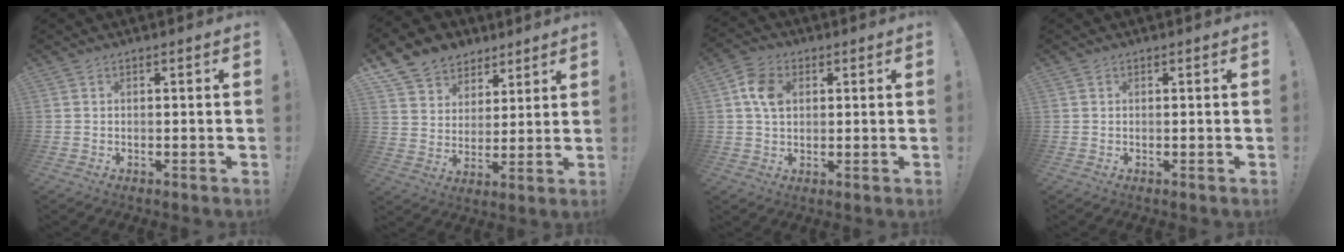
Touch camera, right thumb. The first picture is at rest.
{"total": 11.0, "force": [7.1, 8.0, 2.2], "torque": [-0.035, -0.051, 0.143]}
{"total": 8.3, "force": [2.0, 6.1, 5.1], "torque": [-0.084, 0.008, 0.040]}
{"total": 0.0}